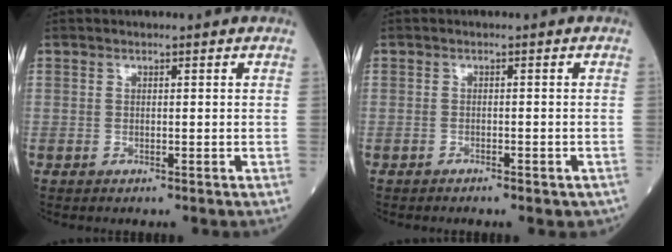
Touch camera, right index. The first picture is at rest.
{"total": 3.0, "force": [-2.3, 1.1, 1.6], "torque": [-0.021, -0.004, -0.021]}